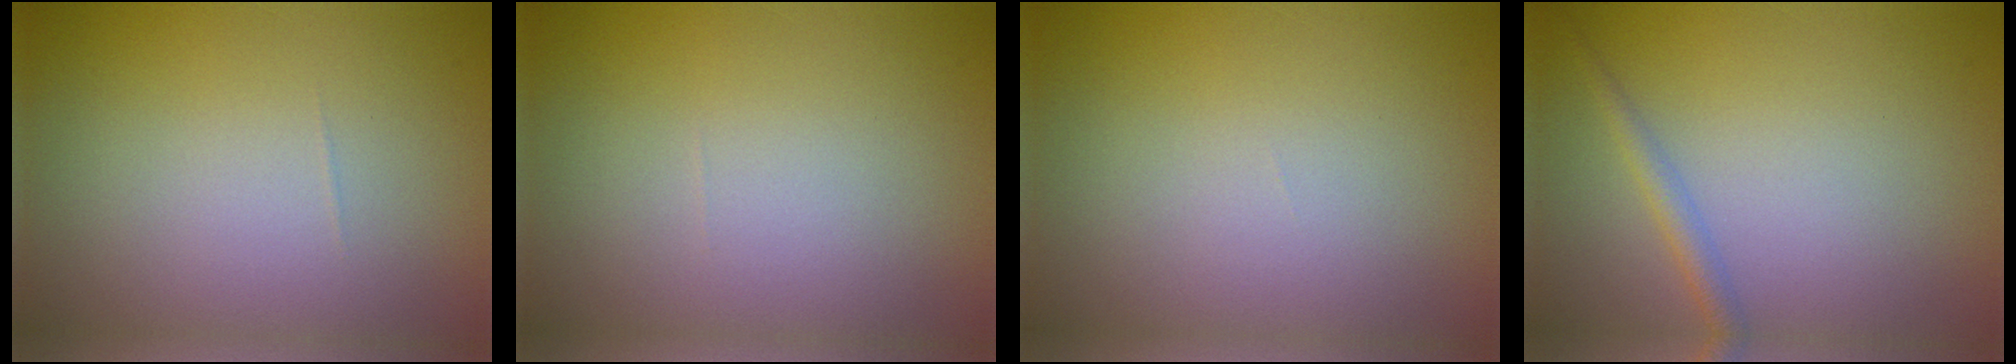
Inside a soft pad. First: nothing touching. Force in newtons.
{"total": 0.0}
{"total": 0.0}
{"total": 1.5, "press": 1.5, "slide": 0.1}